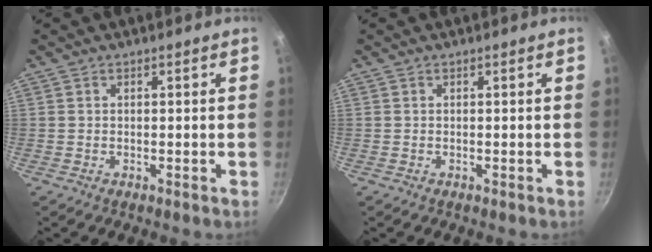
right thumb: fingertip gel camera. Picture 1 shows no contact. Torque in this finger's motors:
{"motor_torque": [0.03, 0.03, -0.04, -0.07, 0.00]}